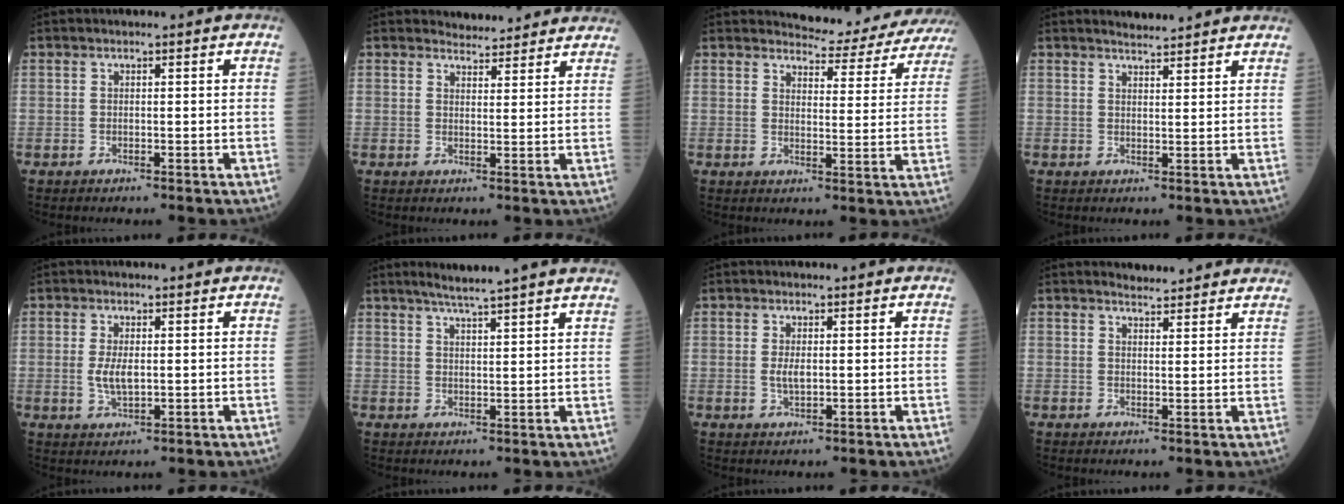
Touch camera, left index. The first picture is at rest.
{"total": 5.8, "force": [5.7, 1.4, 0.4], "torque": [0.000, 0.010, 0.059]}
{"total": 11.3, "force": [11.1, 1.7, 1.0], "torque": [-0.002, -0.033, 0.116]}
{"total": 3.8, "force": [3.7, 0.4, 0.8], "torque": [-0.020, 0.015, 0.050]}
{"total": 3.3, "force": [0.1, 1.3, 3.0], "torque": [-0.067, -0.006, 0.005]}
{"total": 9.3, "force": [8.1, -0.7, 4.5], "torque": [-0.068, 0.018, 0.100]}
{"total": 2.0, "force": [0.1, 0.8, 1.8], "torque": [-0.037, -0.002, 0.005]}
{"total": 5.0, "force": [4.7, 1.0, 1.0], "torque": [-0.014, 0.013, 0.053]}